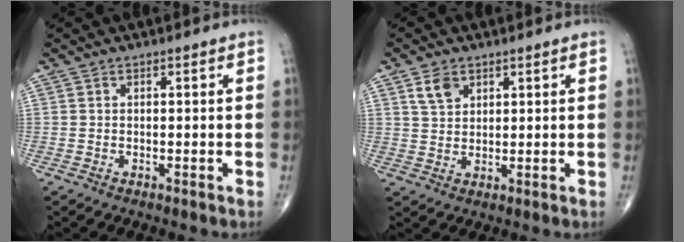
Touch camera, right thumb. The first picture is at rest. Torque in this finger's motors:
{"motor_torque": [-0.52, 0.52, 0.01, 0.01, 0.08]}